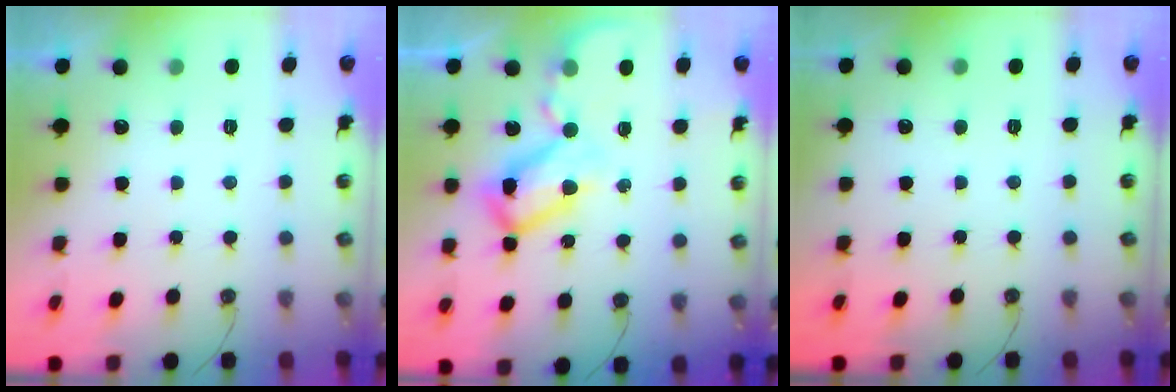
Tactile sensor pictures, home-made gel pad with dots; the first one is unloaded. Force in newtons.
{"total": 12.6, "press": 12.5, "slide": 1.2}
{"total": 0.0}